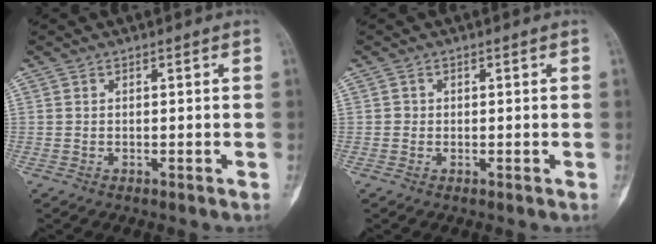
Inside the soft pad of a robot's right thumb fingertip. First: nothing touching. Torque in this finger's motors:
{"motor_torque": [0.48, 0.20, 0.22, 0.02, 0.01]}